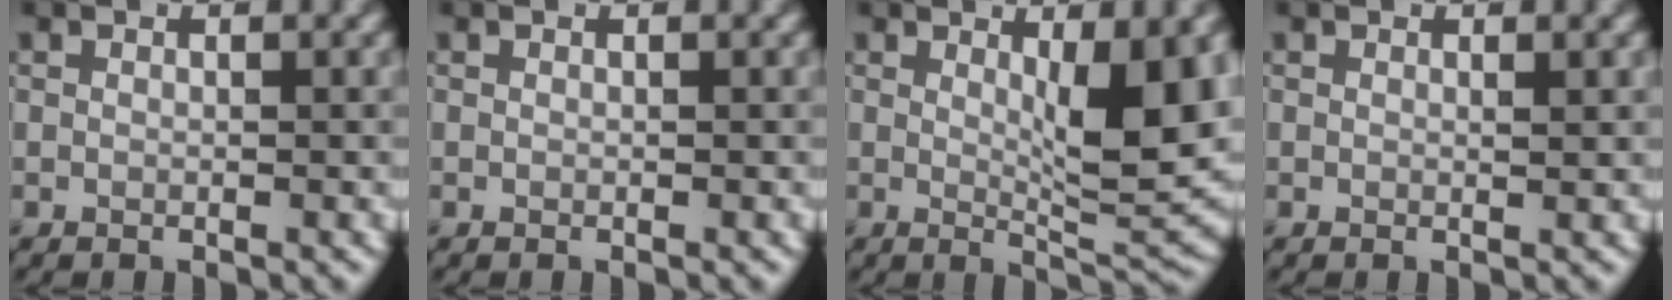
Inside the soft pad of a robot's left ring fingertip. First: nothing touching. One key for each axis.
{"total": 0.0}
{"total": 7.4, "fx": 1.2, "fy": 1.8, "fz": 7.0, "tx": -0.096, "ty": -0.012, "tz": 0.026}
{"total": 0.7, "fx": 0.3, "fy": 0.1, "fz": 0.6, "tx": -0.004, "ty": -0.001, "tz": 0.004}